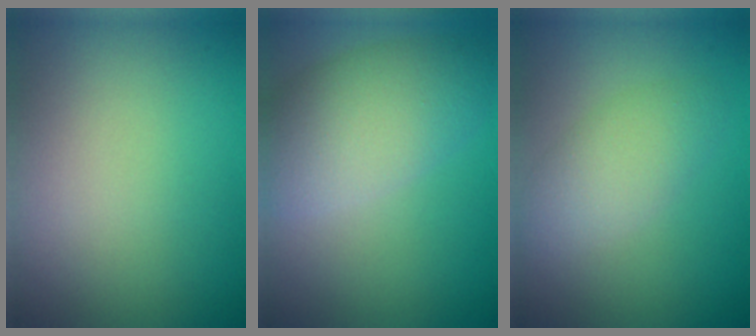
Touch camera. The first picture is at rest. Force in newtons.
{"total": 6.1, "press": 6.1, "slide": 0.1}
{"total": 2.9, "press": 2.9, "slide": 0.1}